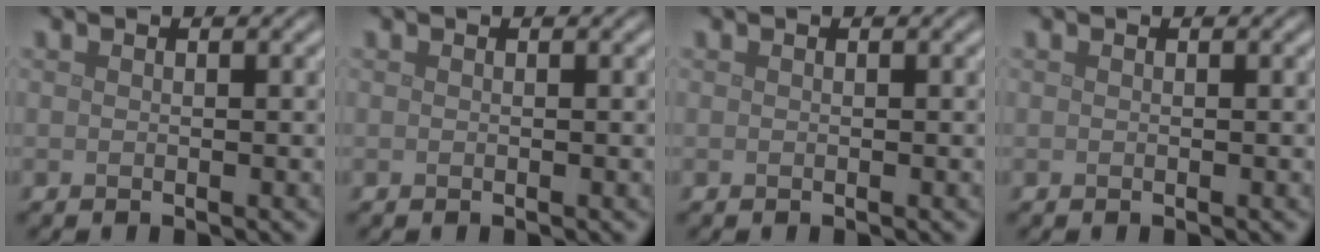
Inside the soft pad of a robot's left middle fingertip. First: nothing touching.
{"total": 0.0}
{"total": 0.0}
{"total": 0.0}